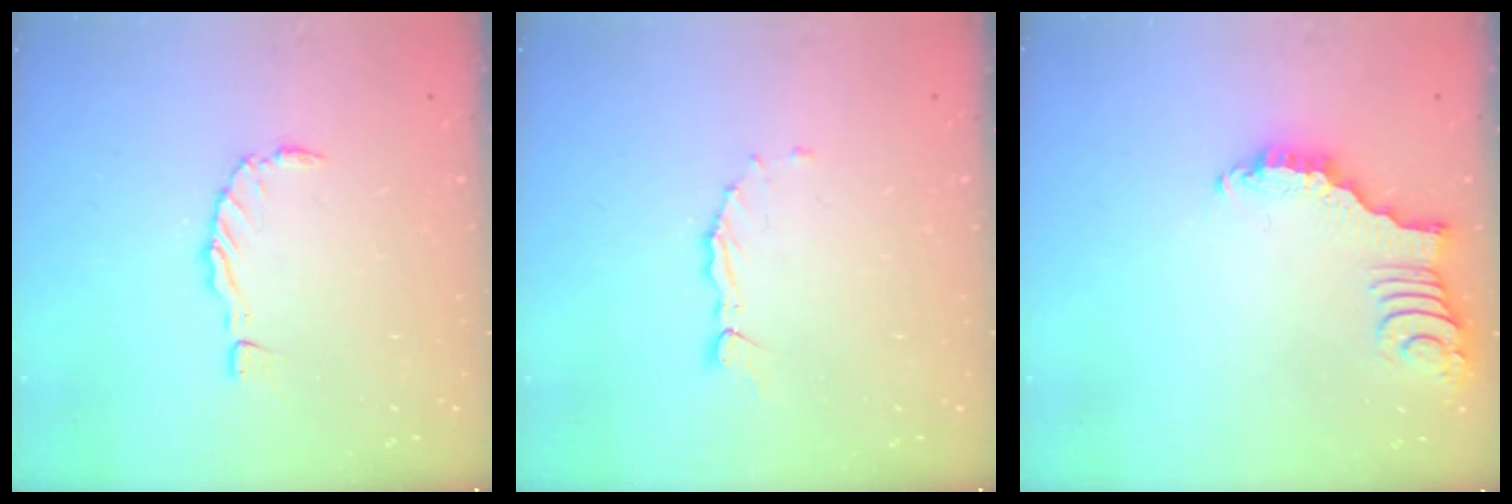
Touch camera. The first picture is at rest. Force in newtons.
{"total": 2.2, "press": 2.2, "slide": 0.2}
{"total": 2.8, "press": 2.7, "slide": 0.4}